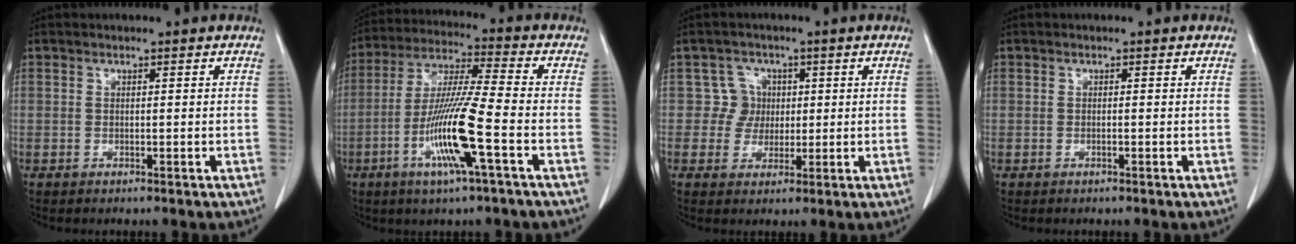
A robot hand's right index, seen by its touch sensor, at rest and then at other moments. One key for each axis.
{"total": 13.1, "fx": -4.6, "fy": -0.2, "fz": 12.3, "tx": -0.247, "ty": -0.011, "tz": -0.093}
{"total": 3.8, "fx": 0.7, "fy": 3.8, "fz": -0.1, "tx": 0.014, "ty": 0.009, "tz": 0.010}
{"total": 0.0}